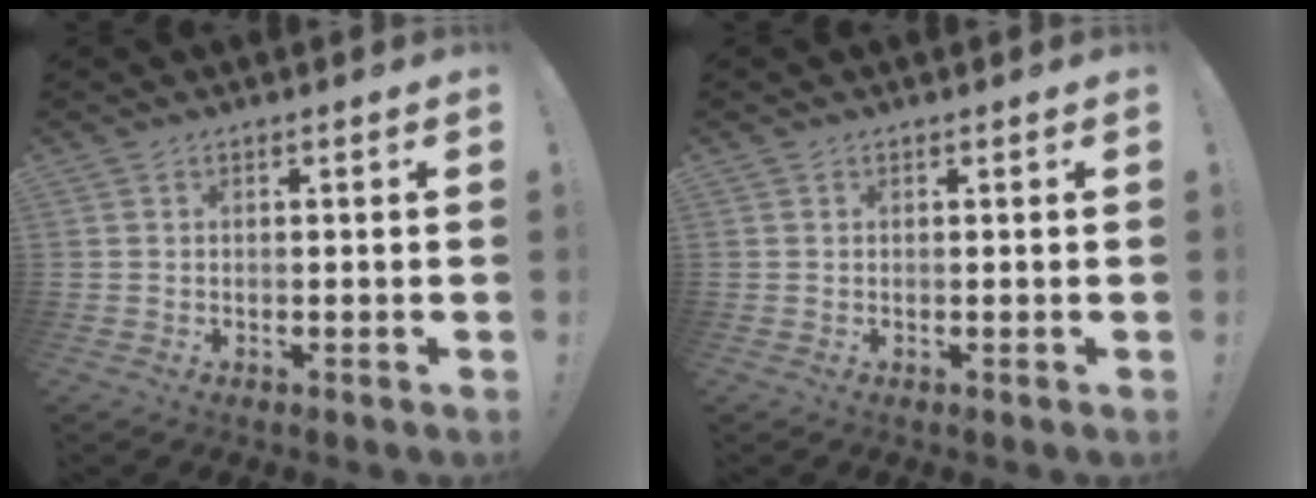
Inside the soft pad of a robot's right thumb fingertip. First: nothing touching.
{"total": 0.0}